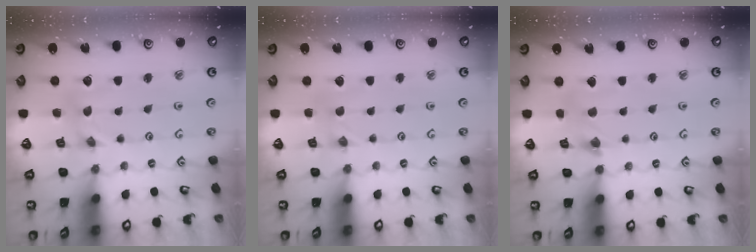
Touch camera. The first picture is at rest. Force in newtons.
{"total": 0.0}
{"total": 2.5, "press": 2.5, "slide": 0.2}